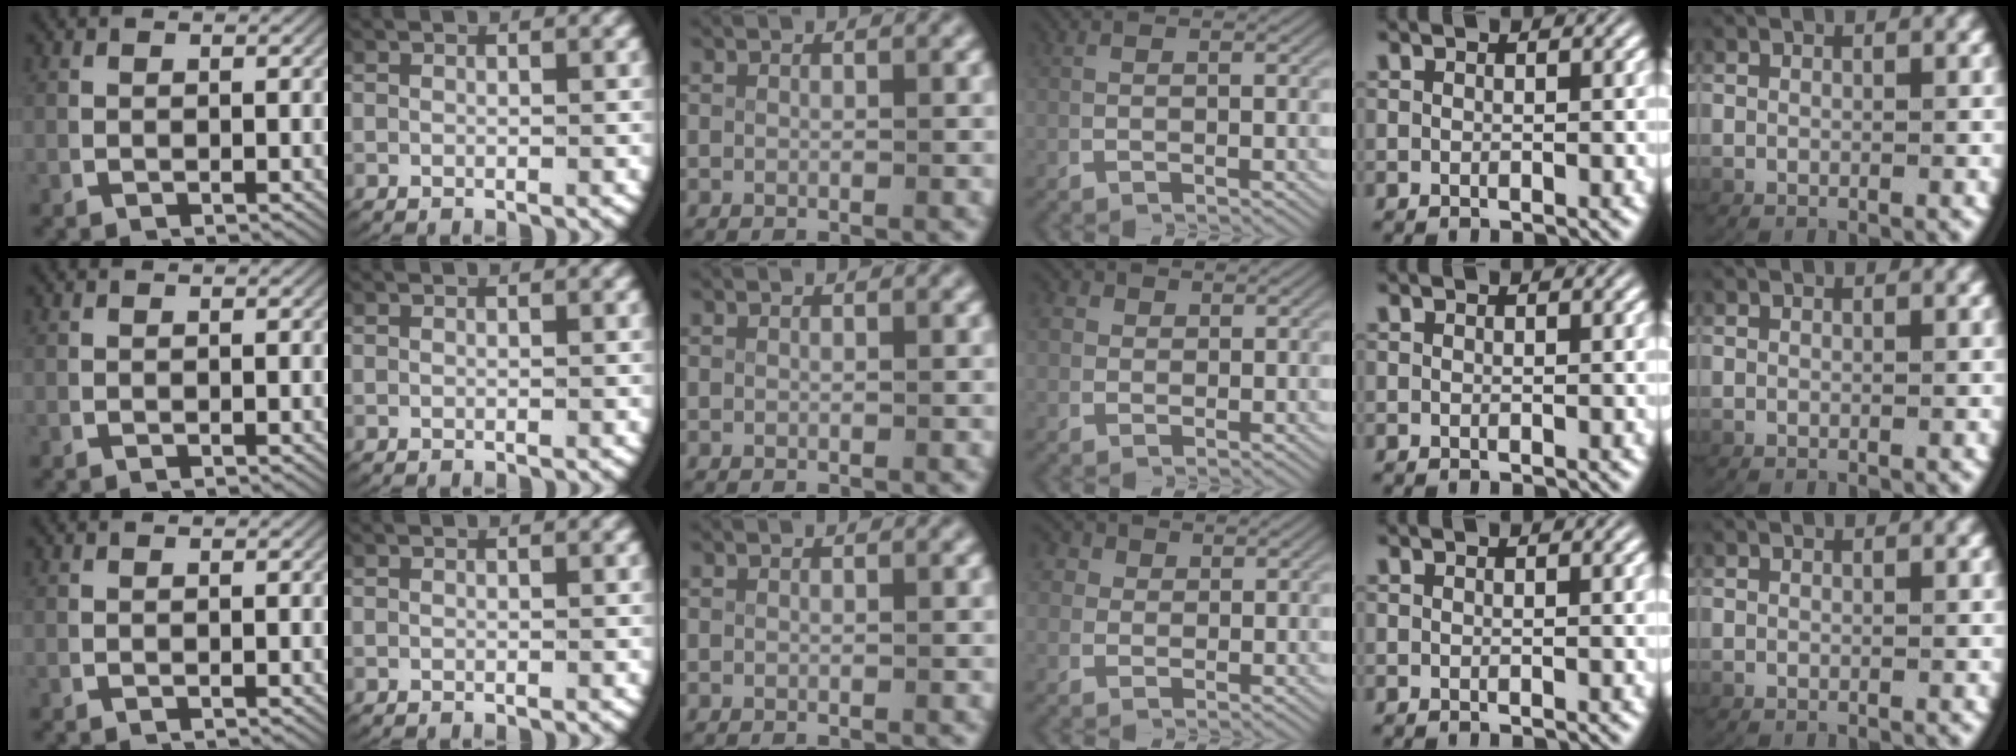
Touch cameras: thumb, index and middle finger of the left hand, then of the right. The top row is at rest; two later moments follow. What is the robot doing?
{"motion": "lift_and_place", "object": "paper towel"}